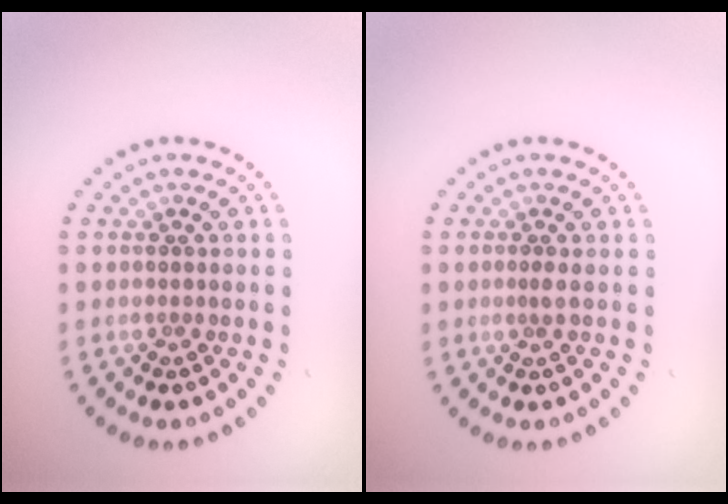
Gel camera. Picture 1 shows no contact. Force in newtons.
{"total": 0.9, "press": 0.5, "slide": 0.8}